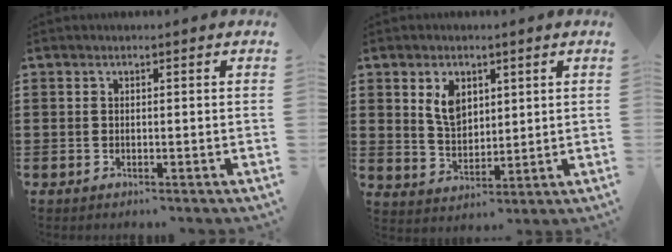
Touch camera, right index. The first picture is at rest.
{"total": 5.4, "force": [2.4, 3.4, 3.4], "torque": [-0.071, 0.008, 0.041]}